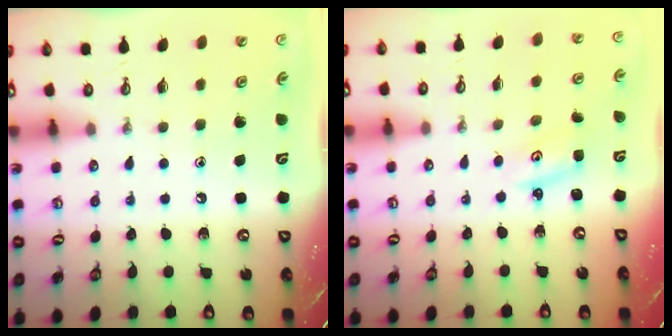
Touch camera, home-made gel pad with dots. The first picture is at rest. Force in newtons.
{"total": 2.1, "press": 2.1, "slide": 0.2}